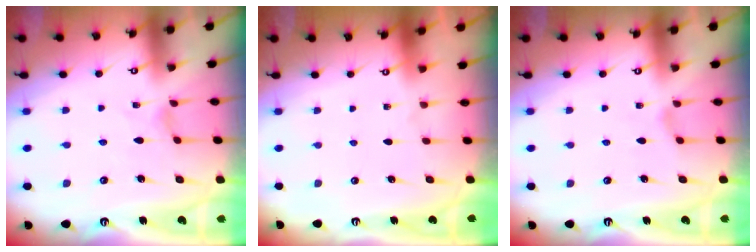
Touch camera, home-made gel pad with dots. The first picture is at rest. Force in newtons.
{"total": 0.0}
{"total": 0.8, "press": 0.7, "slide": 0.3}